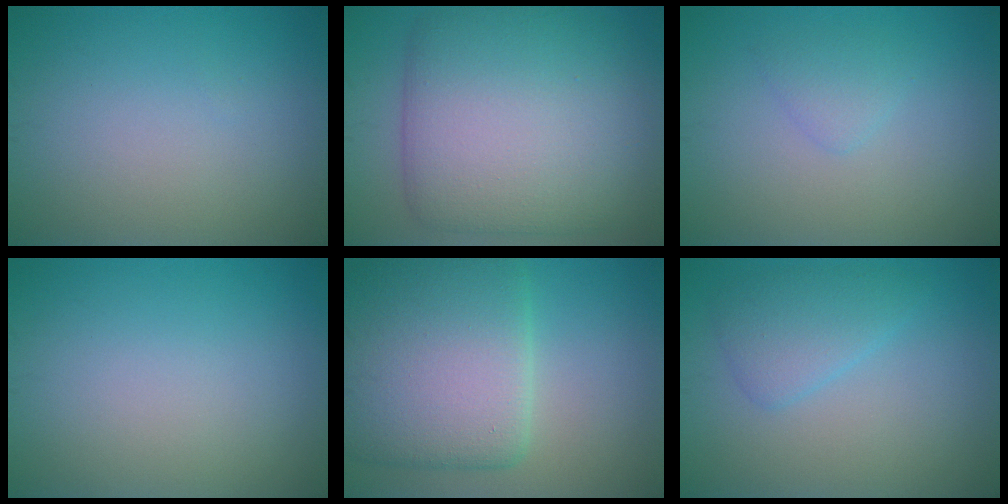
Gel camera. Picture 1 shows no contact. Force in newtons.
{"total": 12.3, "press": 12.3, "slide": 0.5}
{"total": 1.4, "press": 1.4, "slide": 0.1}
{"total": 0.0}
{"total": 10.9, "press": 10.9, "slide": 0.3}
{"total": 2.8, "press": 2.8, "slide": 0.2}